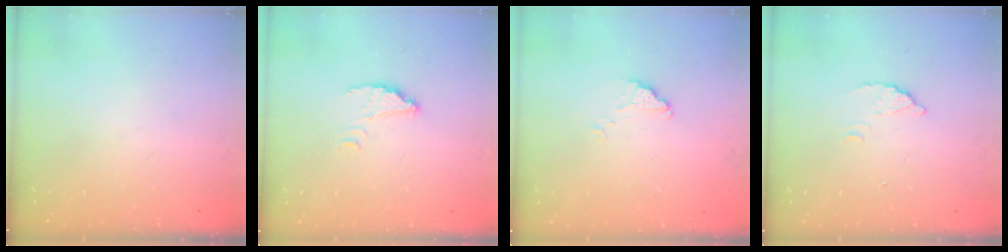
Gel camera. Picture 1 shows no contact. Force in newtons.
{"total": 2.5, "press": 2.5, "slide": 0.0}
{"total": 1.5, "press": 1.5, "slide": 0.1}
{"total": 2.7, "press": 2.7, "slide": 0.1}